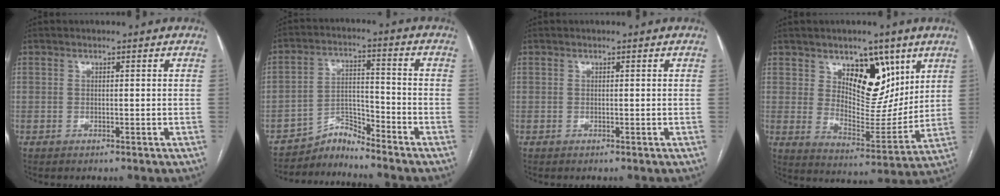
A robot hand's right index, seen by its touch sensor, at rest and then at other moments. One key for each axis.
{"total": 4.9, "fx": -4.8, "fy": -0.1, "fz": -1.2, "tx": 0.029, "ty": 0.019, "tz": -0.081}
{"total": 0.0}
{"total": 12.0, "fx": 6.3, "fy": 6.4, "fz": 8.0, "tx": -0.113, "ty": -0.004, "tz": 0.114}